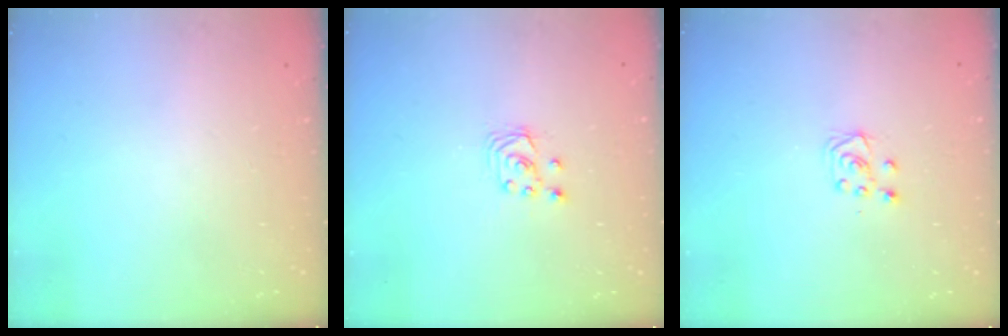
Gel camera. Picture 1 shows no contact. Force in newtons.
{"total": 3.0, "press": 3.0, "slide": 0.3}
{"total": 5.1, "press": 5.1, "slide": 0.4}